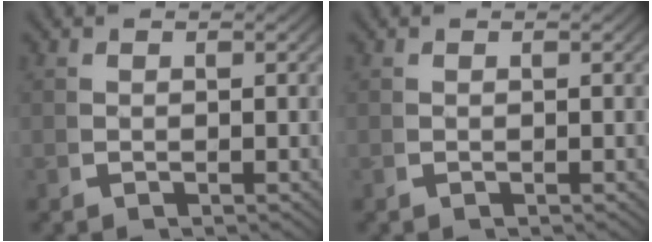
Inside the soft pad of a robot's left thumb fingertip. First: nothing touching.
{"total": 0.0}